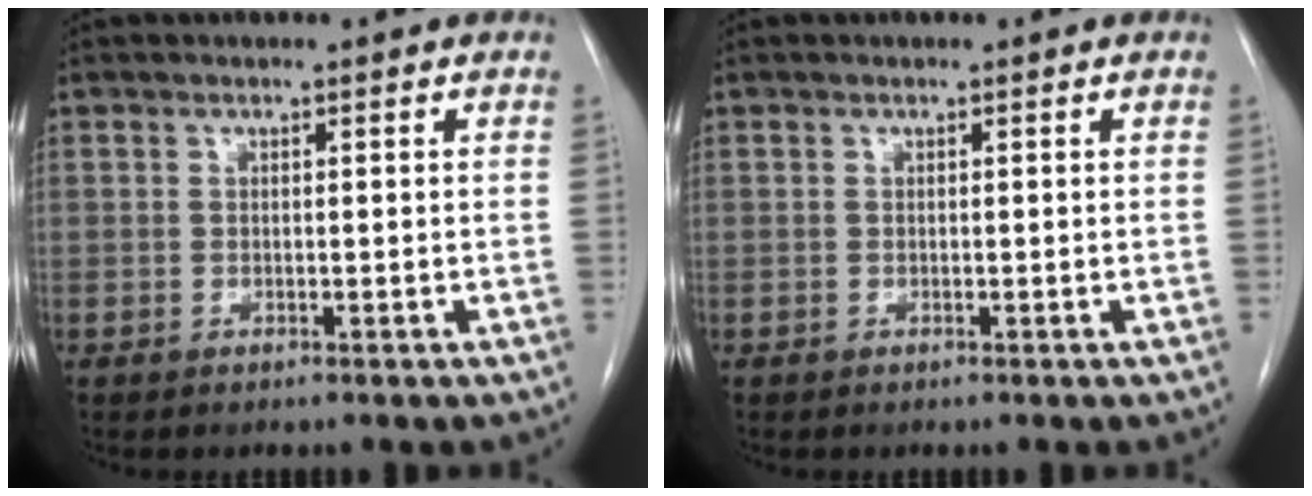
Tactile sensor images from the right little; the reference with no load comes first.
{"total": 0.0}